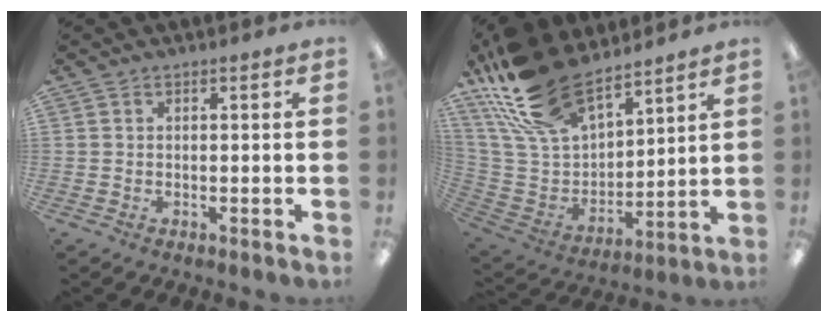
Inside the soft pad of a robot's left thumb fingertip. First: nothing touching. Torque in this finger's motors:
{"motor_torque": [2.18, 2.18, 1.49, -1.28, 0.22]}